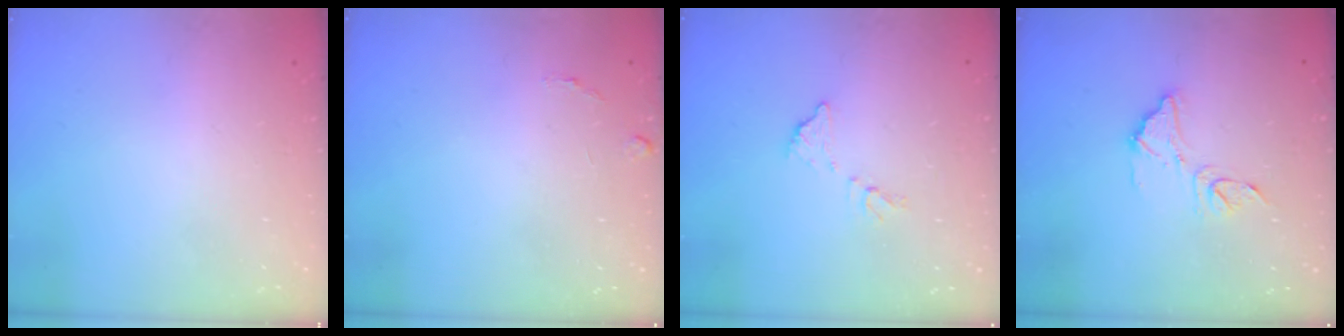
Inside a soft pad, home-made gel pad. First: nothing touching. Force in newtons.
{"total": 4.5, "press": 4.5, "slide": 0.3}
{"total": 7.4, "press": 7.4, "slide": 0.4}
{"total": 10.9, "press": 10.8, "slide": 1.1}